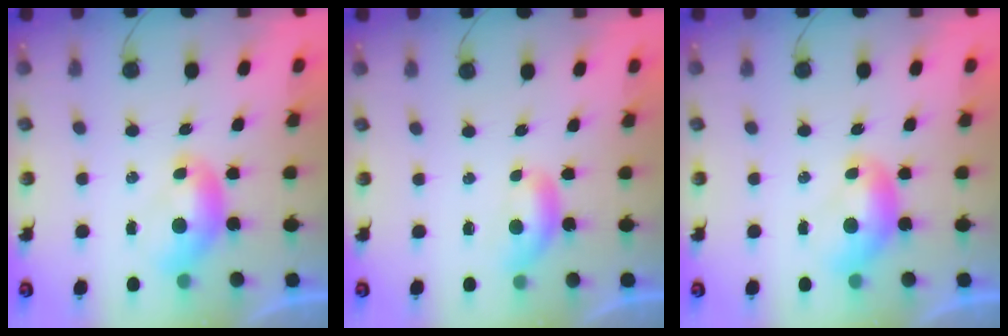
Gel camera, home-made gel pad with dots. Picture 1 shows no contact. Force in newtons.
{"total": 2.1, "press": 2.0, "slide": 0.4}
{"total": 0.0}